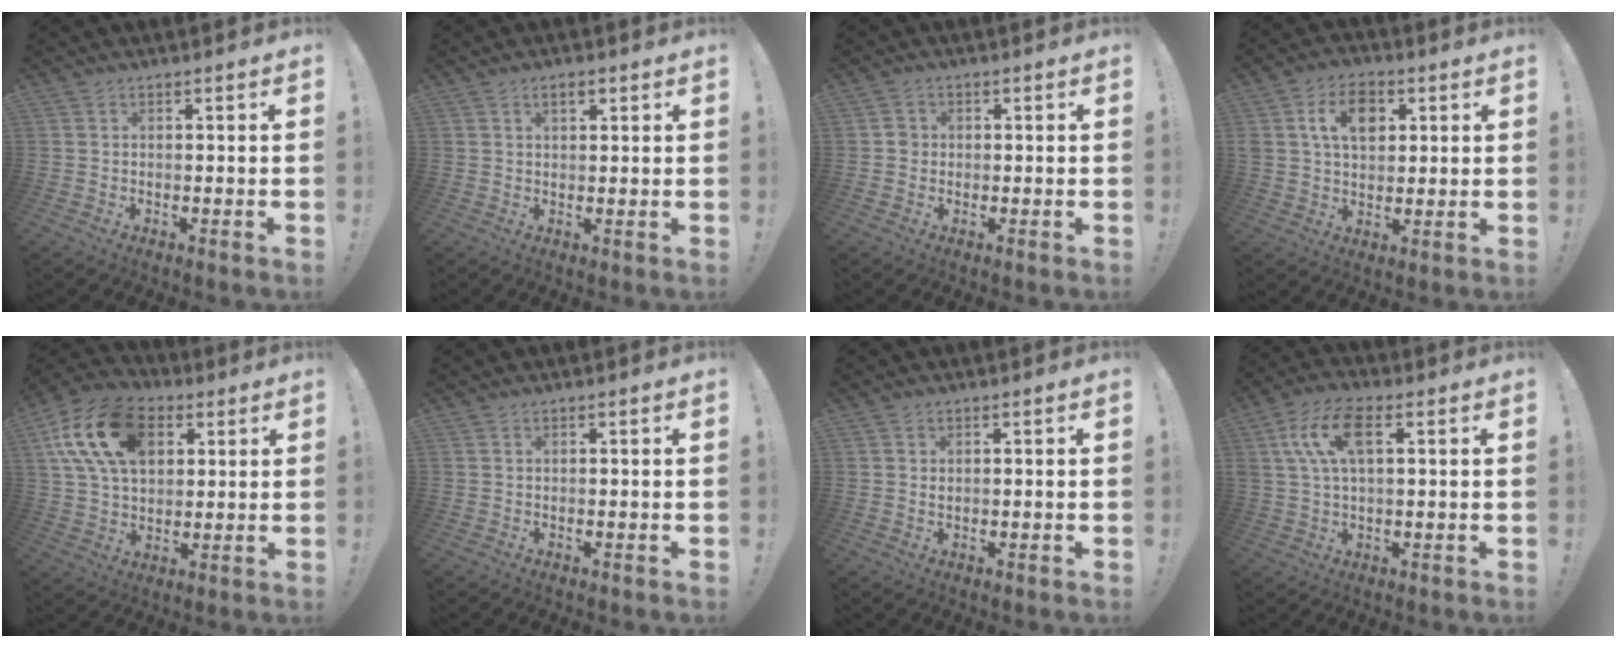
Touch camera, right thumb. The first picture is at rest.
{"total": 2.6, "force": [1.5, 1.2, 1.9], "torque": [-0.025, -0.003, 0.023]}
{"total": 2.5, "force": [-0.4, 2.4, 0.8], "torque": [-0.009, 0.007, -0.009]}
{"total": 11.0, "force": [3.6, 7.6, 7.0], "torque": [-0.108, 0.007, 0.066]}
{"total": 20.2, "force": [7.5, 13.5, 13.1], "torque": [-0.223, -0.015, 0.138]}
{"total": 0.0}
{"total": 0.7, "force": [0.4, 0.6, -0.2], "torque": [-0.005, 0.005, 0.009]}
{"total": 11.4, "force": [3.6, 5.6, 9.2], "torque": [-0.183, 0.008, 0.068]}